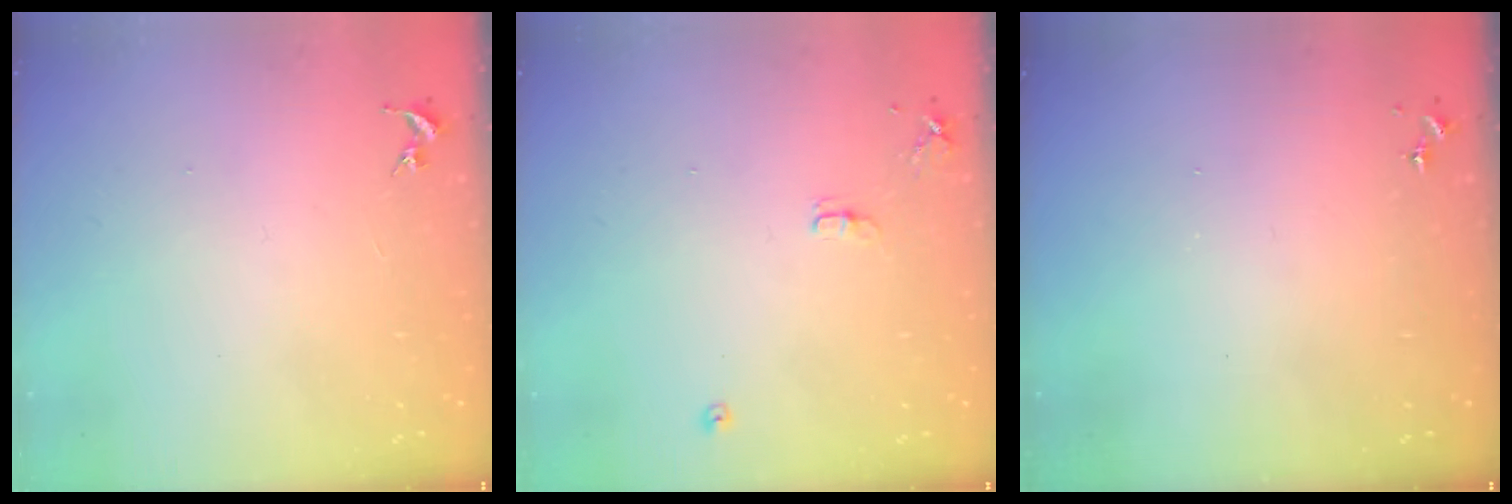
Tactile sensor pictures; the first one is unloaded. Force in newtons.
{"total": 7.2, "press": 7.2, "slide": 0.8}
{"total": 0.0}